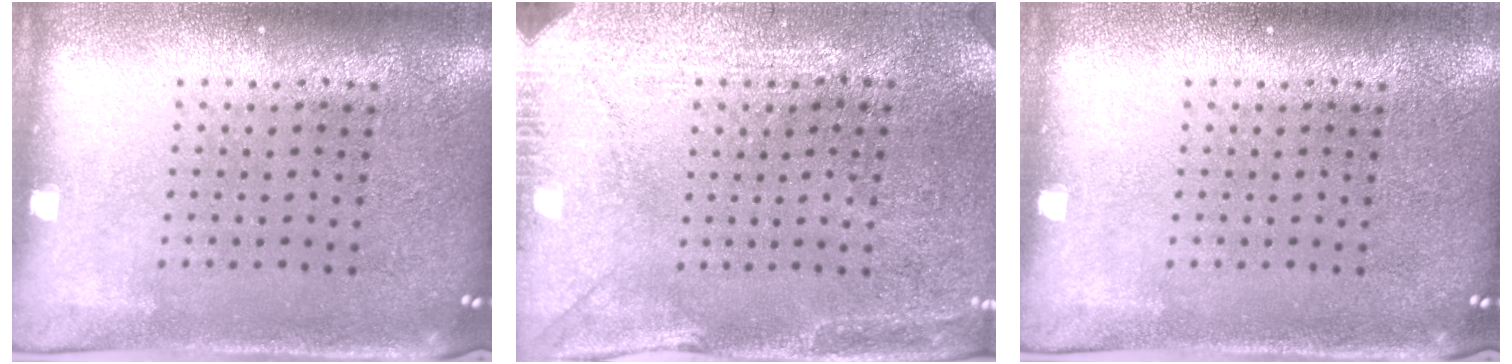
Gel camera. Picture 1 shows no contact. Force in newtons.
{"total": 2.9, "press": 2.7, "slide": 1.0}
{"total": 0.0}